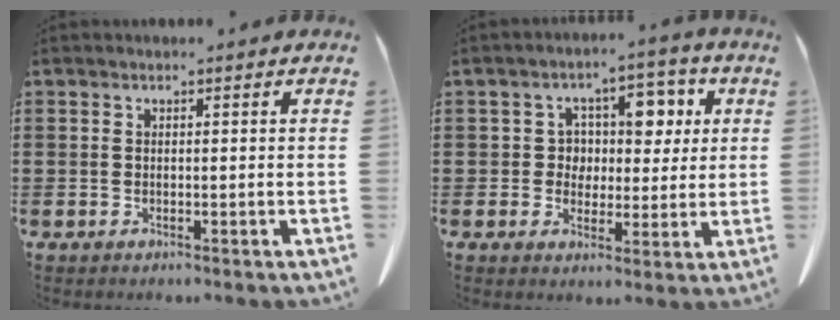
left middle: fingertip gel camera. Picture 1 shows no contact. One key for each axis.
{"total": 5.7, "fx": 1.8, "fy": 4.6, "fz": 2.9, "tx": -0.064, "ty": 0.005, "tz": 0.025}